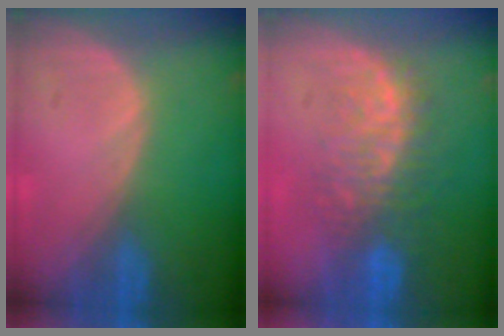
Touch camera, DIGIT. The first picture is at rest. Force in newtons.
{"total": 8.1, "press": 7.8, "slide": 2.2}